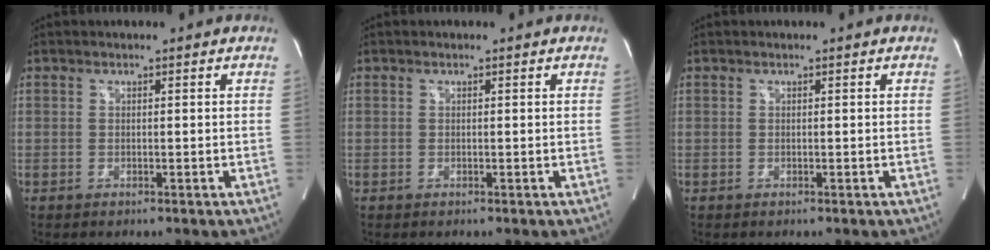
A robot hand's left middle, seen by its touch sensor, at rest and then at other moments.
{"total": 0.0}
{"total": 0.0}